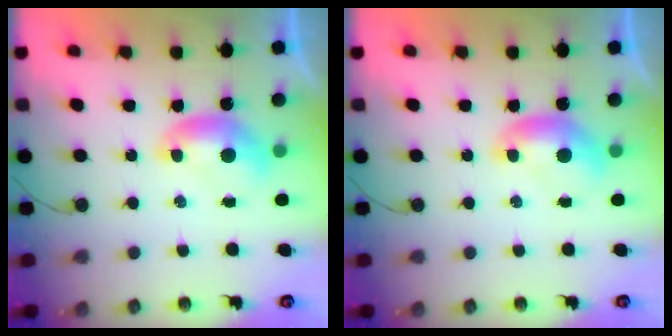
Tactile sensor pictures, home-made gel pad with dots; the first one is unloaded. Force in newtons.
{"total": 0.0}